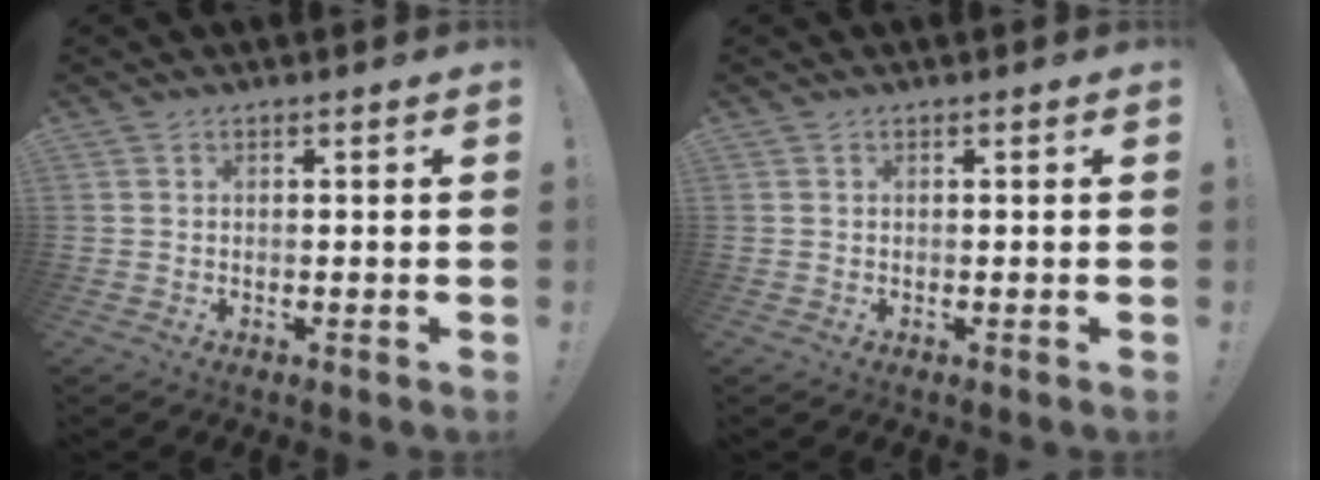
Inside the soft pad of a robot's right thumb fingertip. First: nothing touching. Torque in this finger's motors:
{"motor_torque": [-0.01, 0.00, -0.01, 0.00, 0.02]}